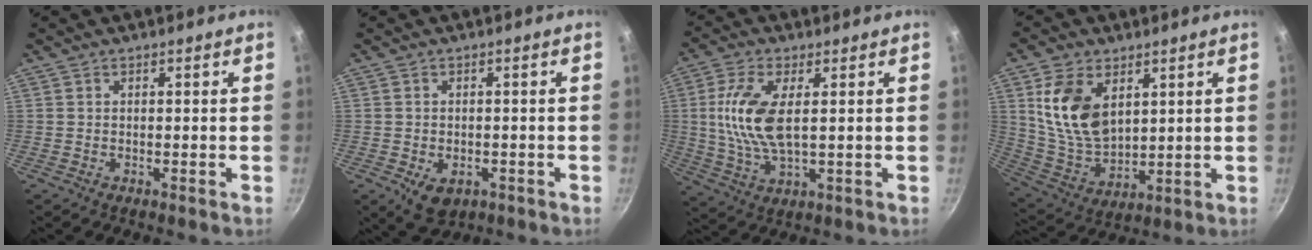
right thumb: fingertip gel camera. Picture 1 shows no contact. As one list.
[{"total": 5.5, "force": [-1.8, 3.8, 3.5], "torque": [-0.043, 0.000, -0.015]}, {"total": 11.5, "force": [1.7, 5.0, 10.2], "torque": [-0.215, -0.002, 0.034]}, {"total": 14.2, "force": [4.8, 8.9, 9.9], "torque": [-0.170, -0.032, 0.106]}]